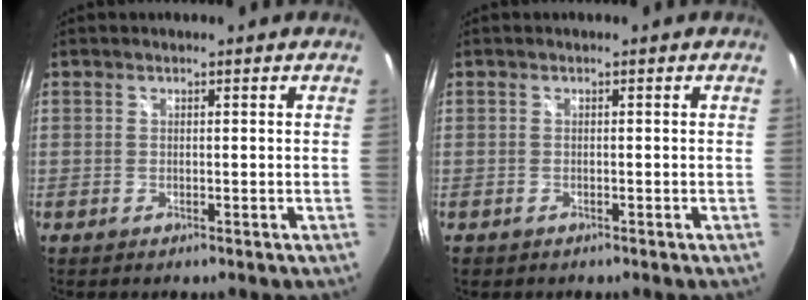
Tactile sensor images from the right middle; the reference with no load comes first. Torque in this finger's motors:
{"motor_torque": [0.48, -0.71, 0.06, 0.02]}